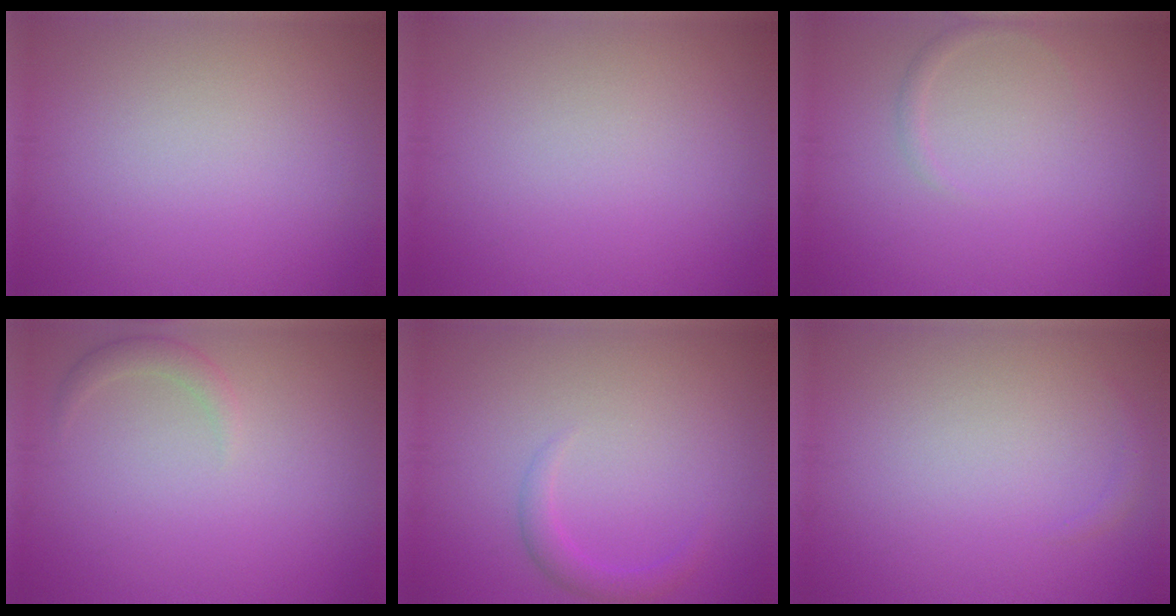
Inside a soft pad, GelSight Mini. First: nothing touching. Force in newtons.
{"total": 0.0}
{"total": 0.8, "press": 0.8, "slide": 0.0}
{"total": 1.3, "press": 1.3, "slide": 0.1}
{"total": 1.6, "press": 1.6, "slide": 0.1}
{"total": 0.5, "press": 0.5, "slide": 0.1}